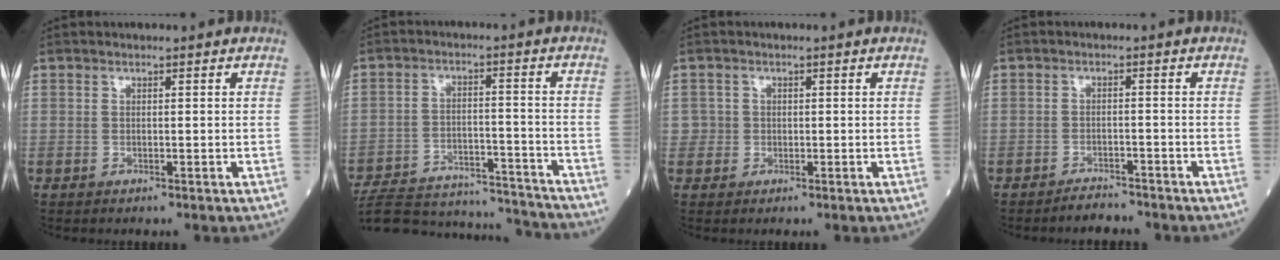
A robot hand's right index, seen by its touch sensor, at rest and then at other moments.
{"total": 20.3, "force": [-19.5, 3.0, 4.7], "torque": [-0.101, 0.001, -0.280]}
{"total": 1.6, "force": [0.0, 1.6, -0.1], "torque": [0.012, 0.009, -0.001]}
{"total": 2.5, "force": [-2.4, 0.7, 0.1], "torque": [-0.004, -0.002, -0.037]}